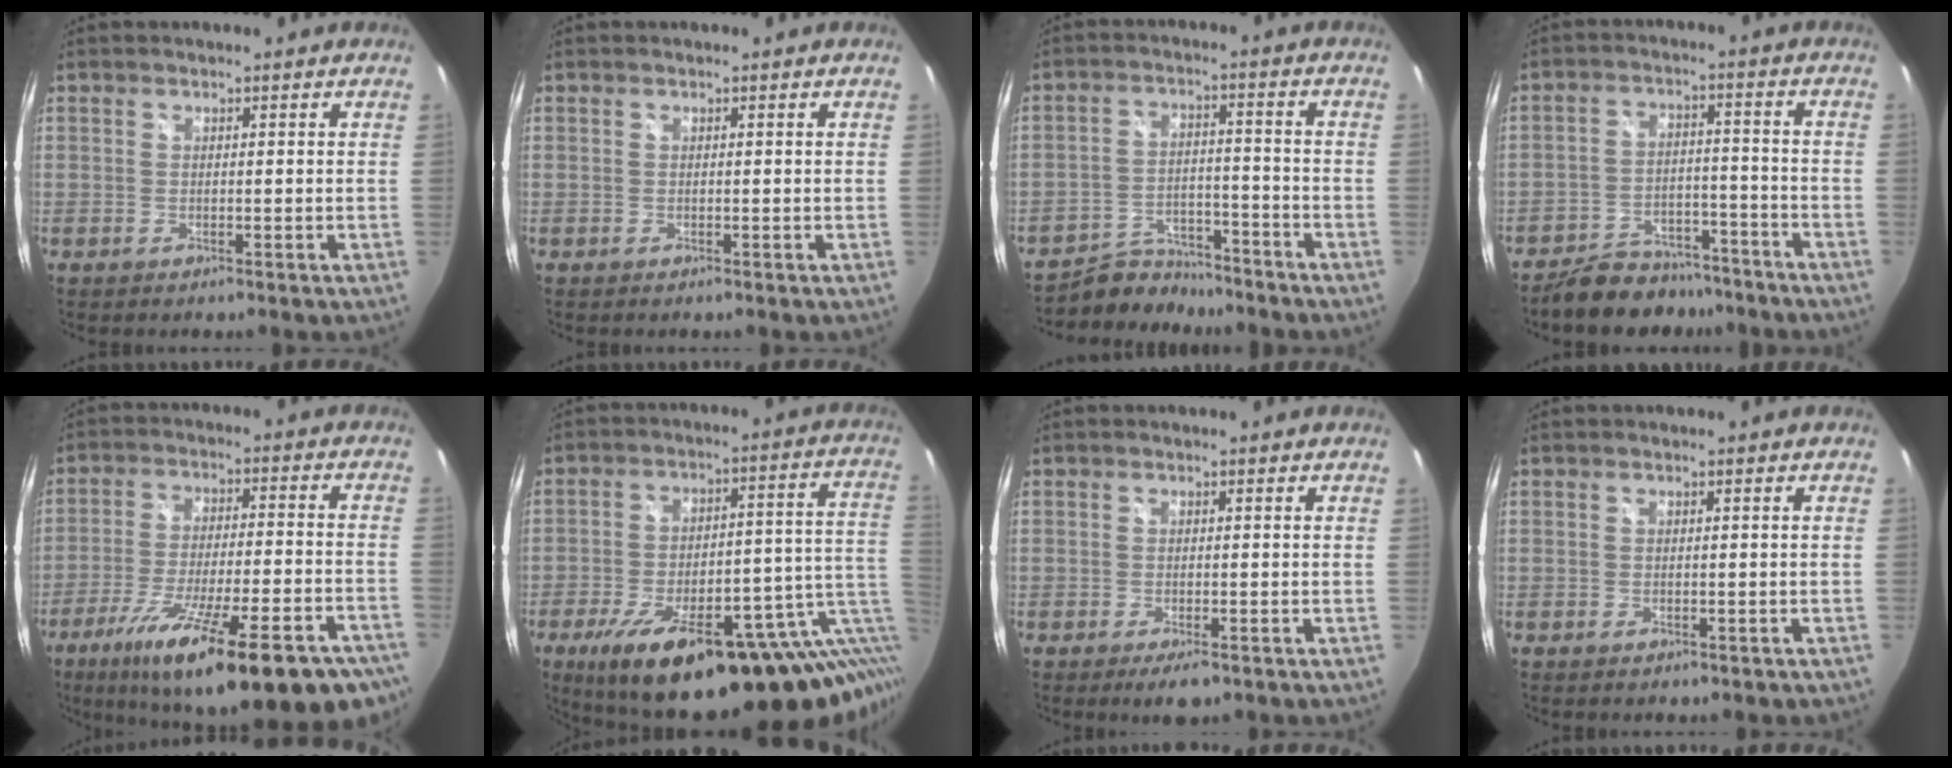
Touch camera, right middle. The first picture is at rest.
{"total": 0.0}
{"total": 8.8, "force": [-8.1, 3.0, 1.4], "torque": [-0.043, 0.010, -0.127]}
{"total": 12.5, "force": [-10.8, 4.9, 3.9], "torque": [-0.089, 0.013, -0.149]}
{"total": 28.4, "force": [-19.5, 6.1, 19.8], "torque": [-0.314, -0.063, -0.274]}
{"total": 29.1, "force": [-14.5, 9.3, 23.5], "torque": [-0.322, -0.013, -0.188]}
{"total": 3.5, "force": [-2.3, 1.1, 2.4], "torque": [-0.047, -0.013, -0.036]}
{"total": 1.4, "force": [-0.9, 0.7, 0.7], "torque": [-0.011, -0.003, -0.011]}